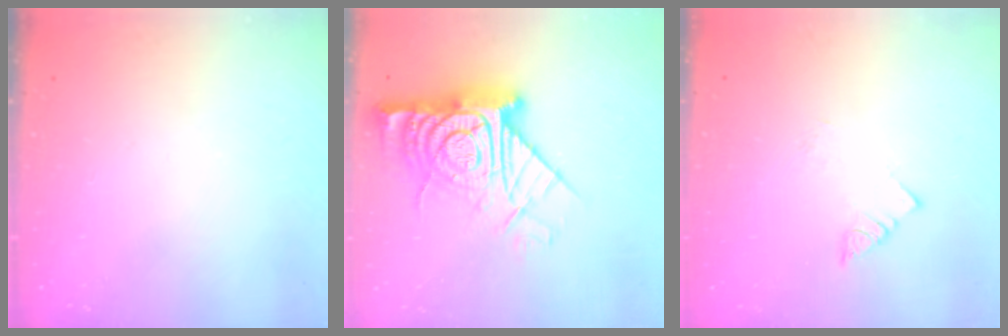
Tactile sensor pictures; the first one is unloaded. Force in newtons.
{"total": 20.5, "press": 20.4, "slide": 1.7}
{"total": 2.8, "press": 2.8, "slide": 0.3}